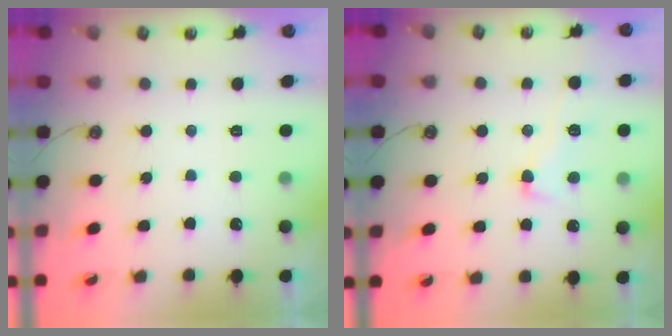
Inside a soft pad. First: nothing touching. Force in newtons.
{"total": 1.6, "press": 1.2, "slide": 1.0}